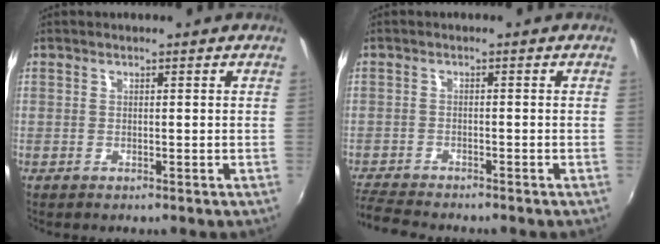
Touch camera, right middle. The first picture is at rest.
{"total": 6.1, "force": [-5.9, 0.6, 1.7], "torque": [-0.059, -0.025, -0.110]}